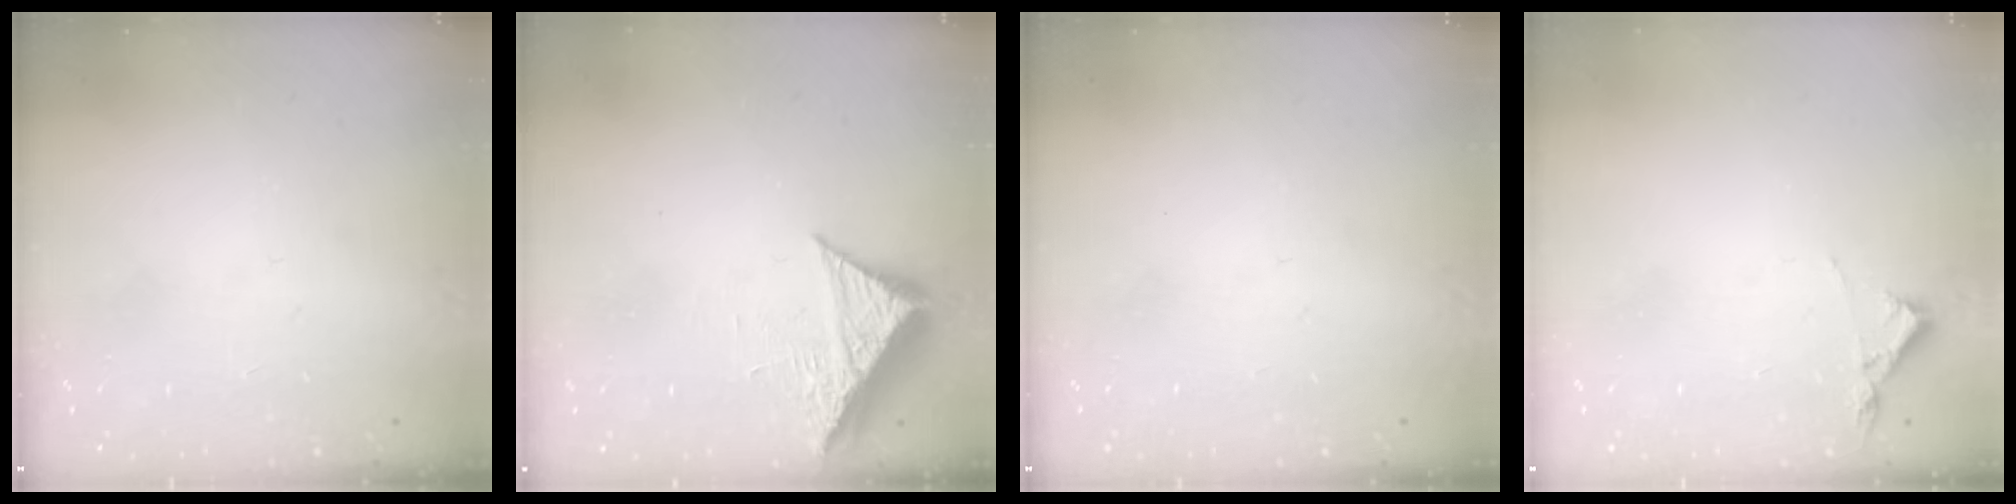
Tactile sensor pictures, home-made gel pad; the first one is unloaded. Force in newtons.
{"total": 8.9, "press": 8.9, "slide": 0.9}
{"total": 0.0}
{"total": 3.2, "press": 3.2, "slide": 0.5}